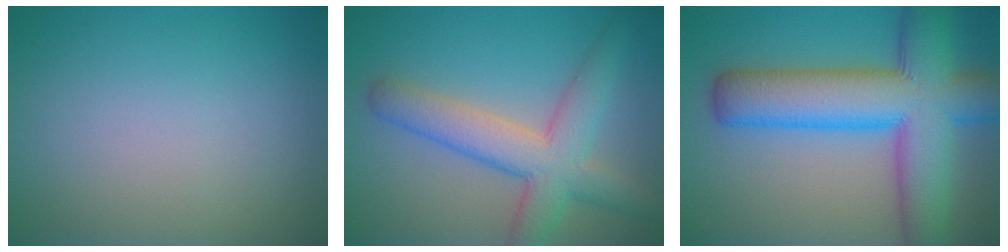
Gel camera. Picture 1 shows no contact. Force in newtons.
{"total": 6.2, "press": 6.2, "slide": 0.2}
{"total": 11.0, "press": 11.0, "slide": 0.5}